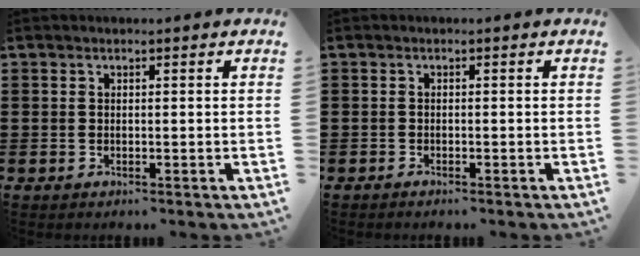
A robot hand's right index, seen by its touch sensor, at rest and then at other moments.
{"total": 0.6, "force": [-0.6, -0.2, 0.1], "torque": [-0.004, -0.005, -0.010]}